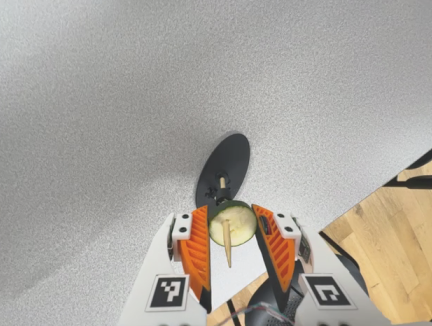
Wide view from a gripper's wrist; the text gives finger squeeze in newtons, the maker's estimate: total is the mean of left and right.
{"total": 8.2, "left": 8.2, "right": 8.2}